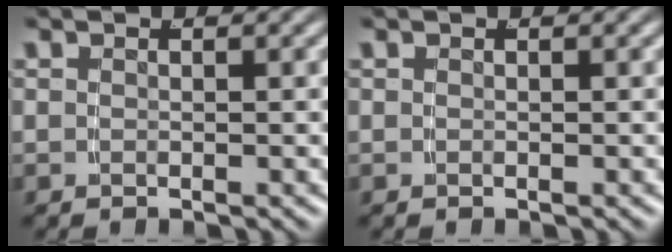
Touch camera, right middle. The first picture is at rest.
{"total": 0.0}